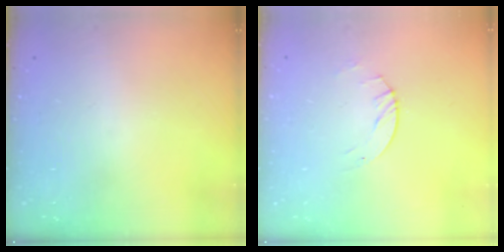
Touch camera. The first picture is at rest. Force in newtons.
{"total": 2.8, "press": 2.8, "slide": 0.4}